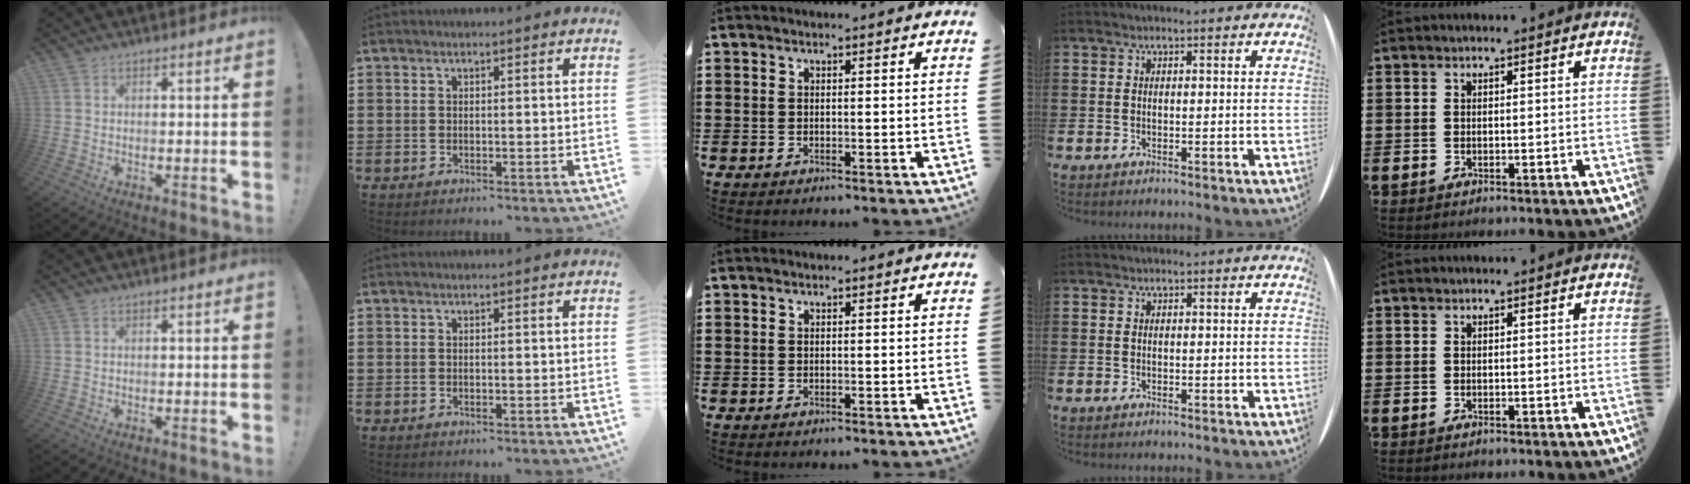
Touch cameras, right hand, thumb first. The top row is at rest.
{}